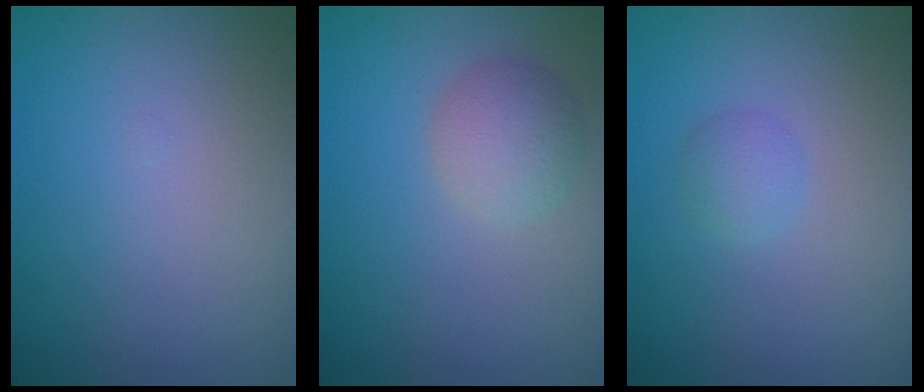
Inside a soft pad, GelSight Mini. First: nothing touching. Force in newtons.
{"total": 2.7, "press": 2.7, "slide": 0.2}
{"total": 1.3, "press": 1.3, "slide": 0.0}